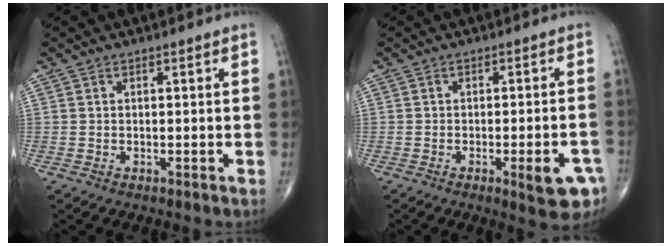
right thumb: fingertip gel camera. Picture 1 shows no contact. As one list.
[{"total": 8.0, "force": [-3.3, 2.1, 7.0], "torque": [-0.077, 0.008, -0.036]}]